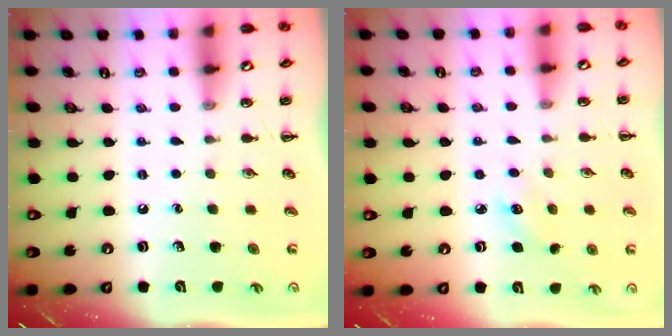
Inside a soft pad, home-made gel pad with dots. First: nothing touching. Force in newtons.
{"total": 4.0, "press": 3.8, "slide": 1.1}